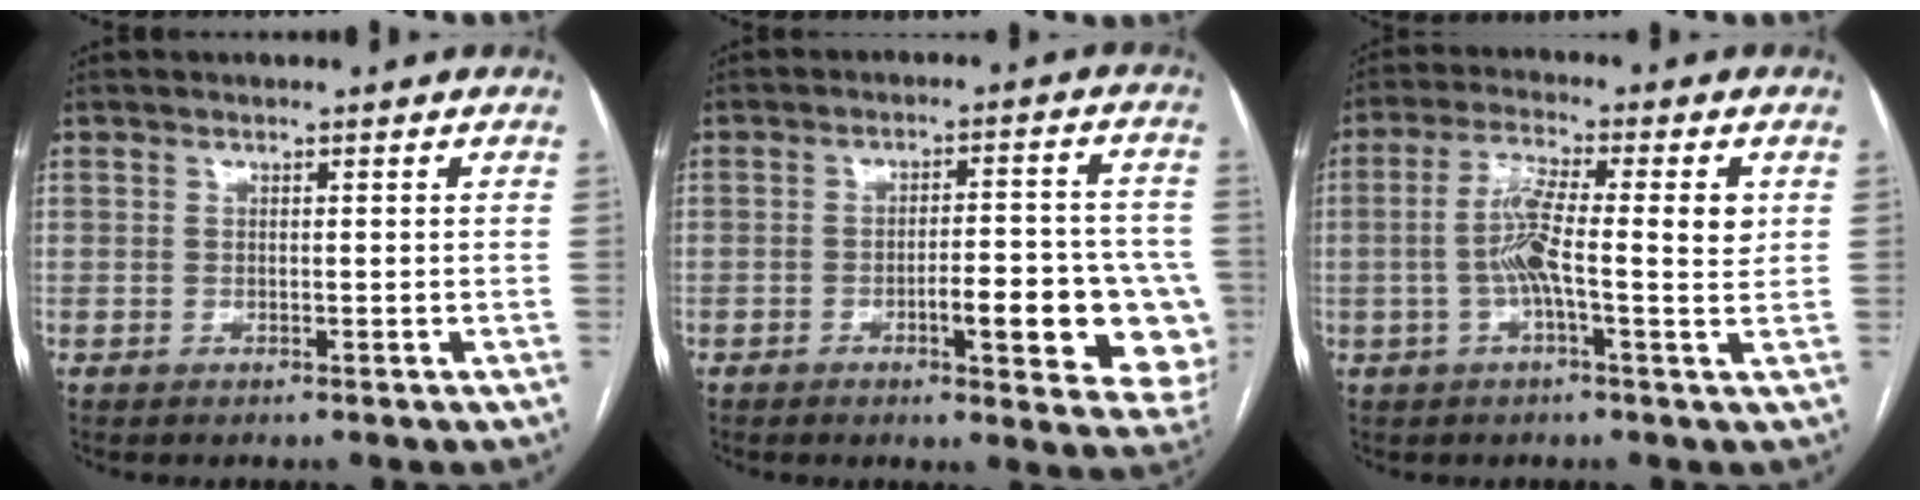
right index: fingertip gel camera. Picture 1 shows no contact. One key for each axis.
{"total": 13.9, "fx": -4.2, "fy": 3.2, "fz": 12.9, "tx": -0.107, "ty": 0.021, "tz": -0.045}
{"total": 8.7, "fx": 0.3, "fy": 1.4, "fz": 8.6, "tx": -0.160, "ty": 0.016, "tz": -0.002}